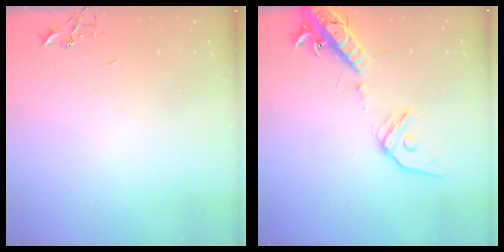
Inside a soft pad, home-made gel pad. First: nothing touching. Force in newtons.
{"total": 15.4, "press": 15.0, "slide": 3.5}